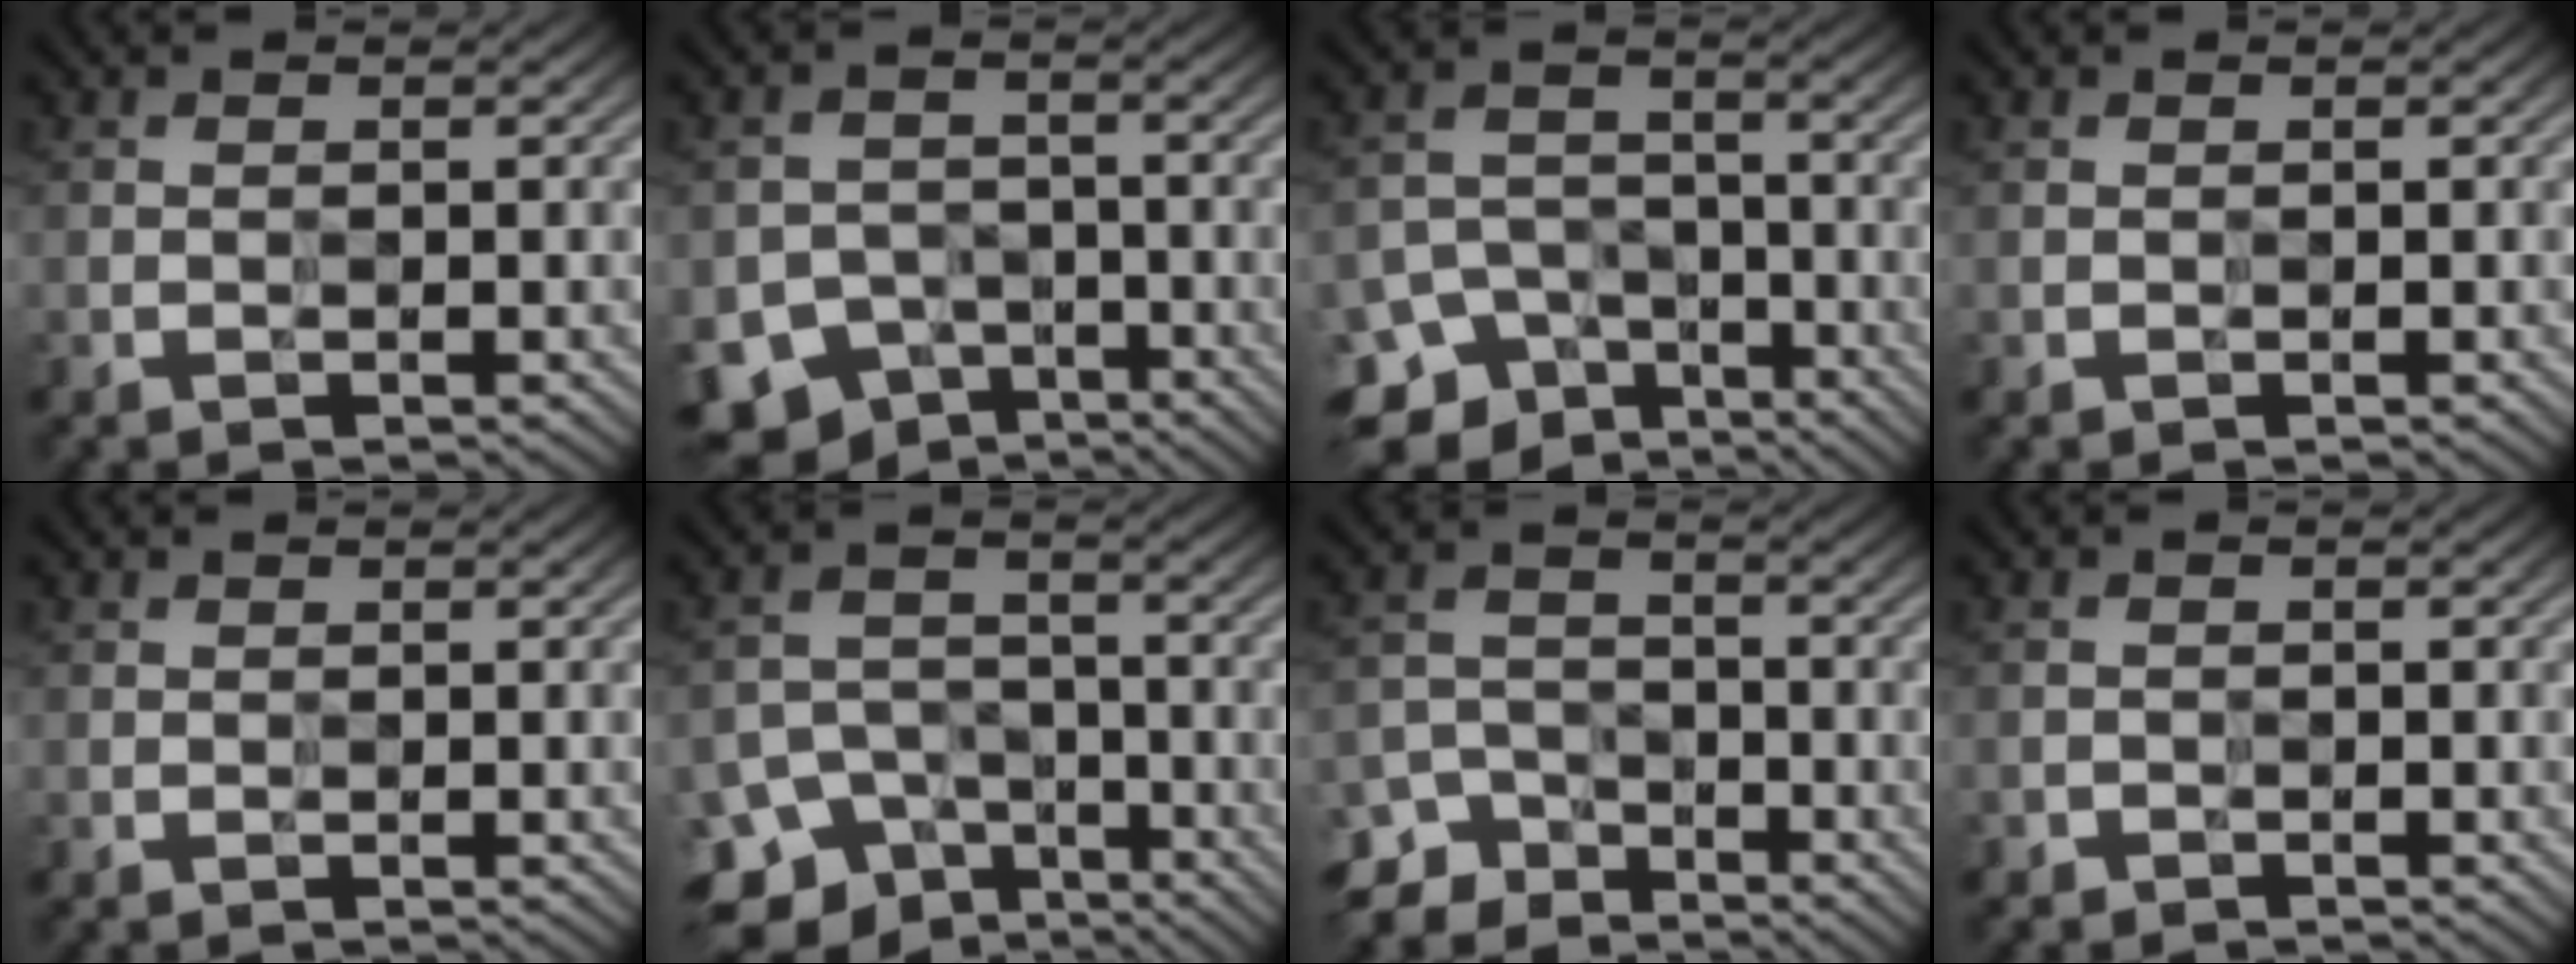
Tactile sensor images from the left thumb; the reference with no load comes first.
{"total": 9.3, "force": [-6.0, 6.4, 3.0], "torque": [-0.055, -0.017, -0.098]}
{"total": 9.5, "force": [-6.5, 6.1, 3.3], "torque": [-0.068, -0.014, -0.105]}
{"total": 0.0}
{"total": 0.6, "force": [0.3, 0.6, 0.1], "torque": [0.003, -0.002, 0.005]}
{"total": 10.5, "force": [-7.2, 6.6, 3.8], "torque": [-0.080, -0.014, -0.112]}
{"total": 6.9, "force": [-5.4, 3.9, 1.5], "torque": [-0.027, -0.006, -0.102]}
{"total": 0.7, "force": [-0.6, 0.4, 0.0], "torque": [0.002, -0.002, -0.014]}